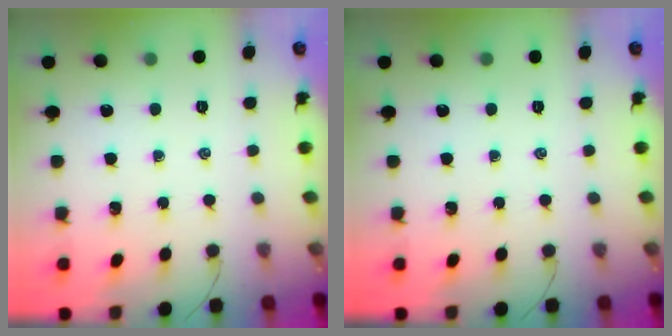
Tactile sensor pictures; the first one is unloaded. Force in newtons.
{"total": 0.0}